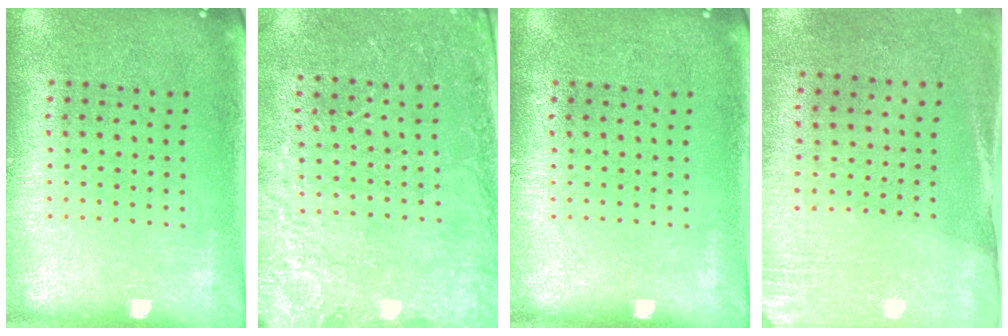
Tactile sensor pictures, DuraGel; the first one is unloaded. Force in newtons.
{"total": 2.6, "press": 2.5, "slide": 0.5}
{"total": 0.0}
{"total": 2.6, "press": 2.3, "slide": 1.3}